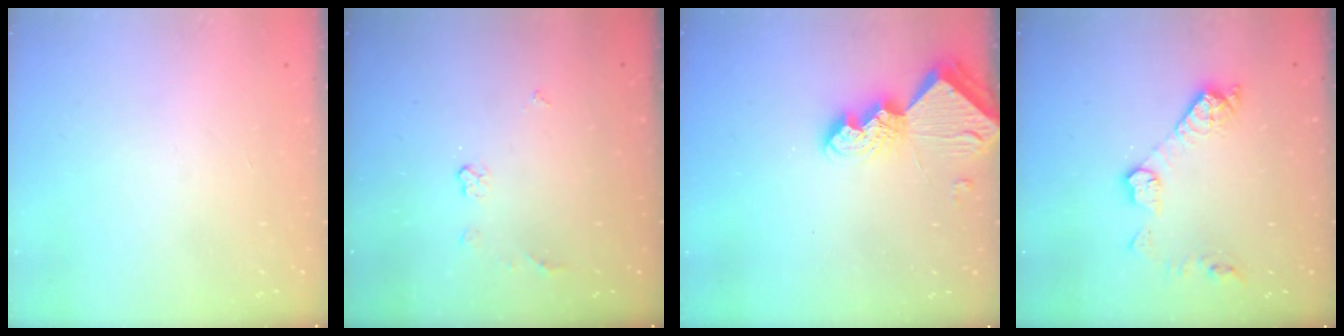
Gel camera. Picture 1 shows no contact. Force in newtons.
{"total": 3.8, "press": 3.8, "slide": 0.6}
{"total": 7.8, "press": 7.8, "slide": 0.8}
{"total": 10.9, "press": 10.9, "slide": 0.7}